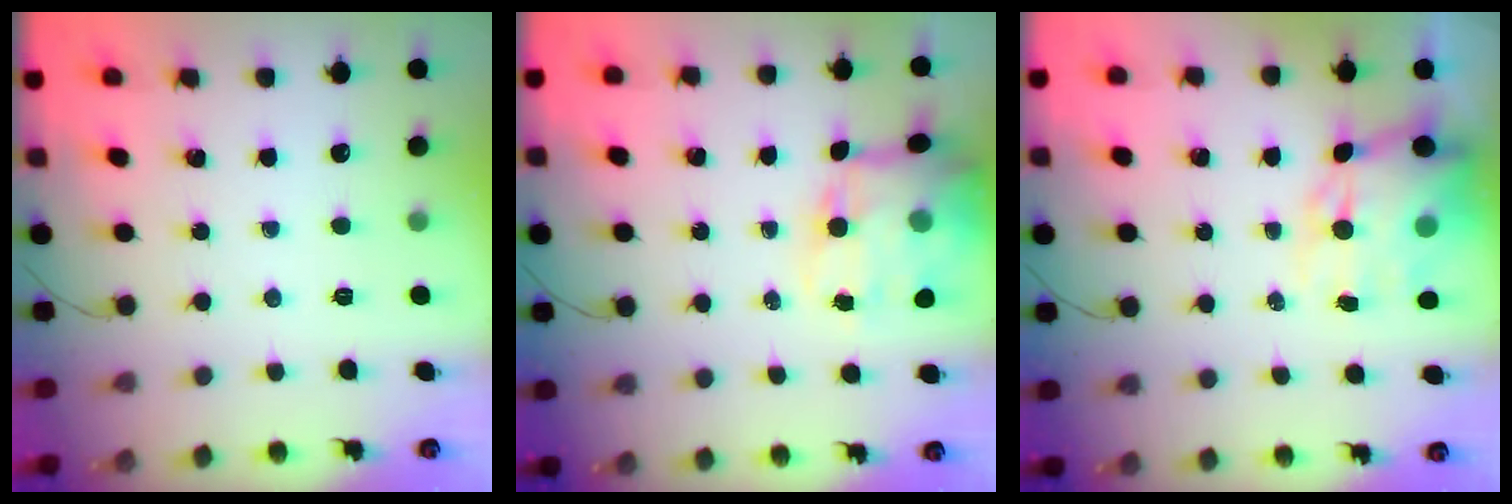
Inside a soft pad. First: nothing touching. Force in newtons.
{"total": 14.3, "press": 13.9, "slide": 3.5}
{"total": 12.0, "press": 11.6, "slide": 3.0}